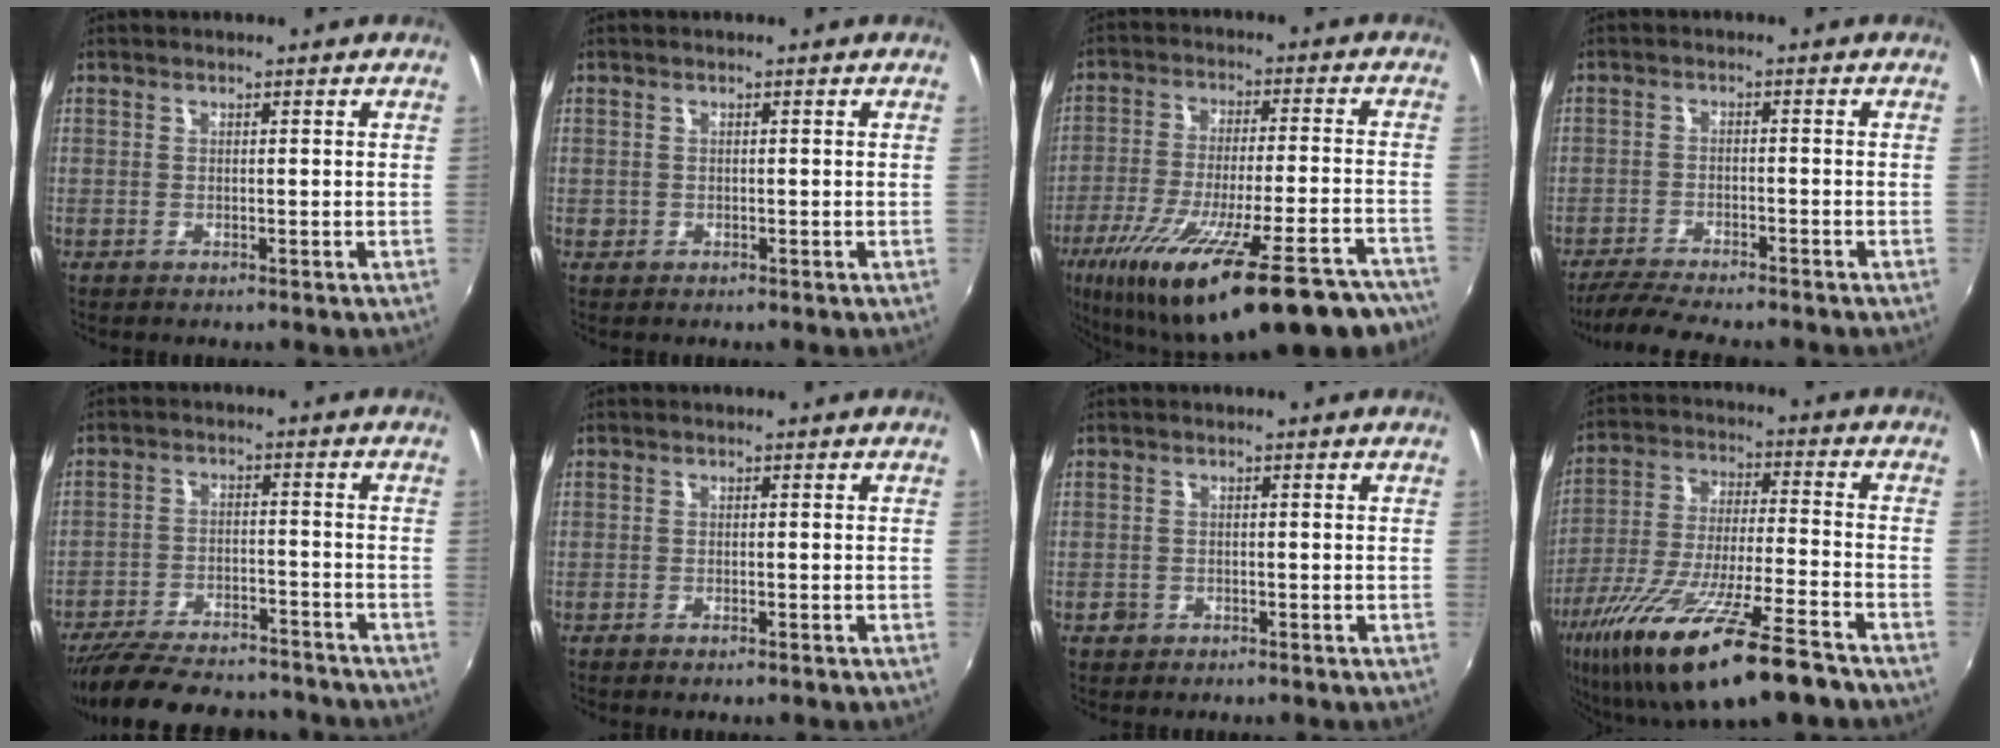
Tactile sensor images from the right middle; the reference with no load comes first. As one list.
[{"total": 1.0, "force": [-0.3, 1.0, 0.2], "torque": [-0.003, -0.004, -0.004]}, {"total": 28.9, "force": [-21.1, 6.7, 18.6], "torque": [-0.316, -0.068, -0.303]}, {"total": 7.3, "force": [-6.6, 1.0, 3.0], "torque": [-0.084, -0.013, -0.112]}, {"total": 20.4, "force": [-17.7, 5.9, 8.2], "torque": [-0.172, -0.009, -0.250]}, {"total": 1.4, "force": [-1.1, 0.5, 0.7], "torque": [-0.014, -0.003, -0.017]}, {"total": 1.8, "force": [-0.9, 1.5, 0.4], "torque": [-0.010, -0.002, -0.012]}, {"total": 23.6, "force": [-16.2, 3.7, 16.7], "torque": [-0.314, -0.061, -0.273]}]